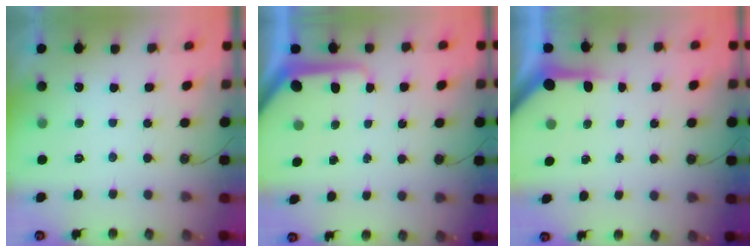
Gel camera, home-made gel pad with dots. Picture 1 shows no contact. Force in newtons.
{"total": 8.7, "press": 8.7, "slide": 0.8}
{"total": 4.4, "press": 4.3, "slide": 0.4}